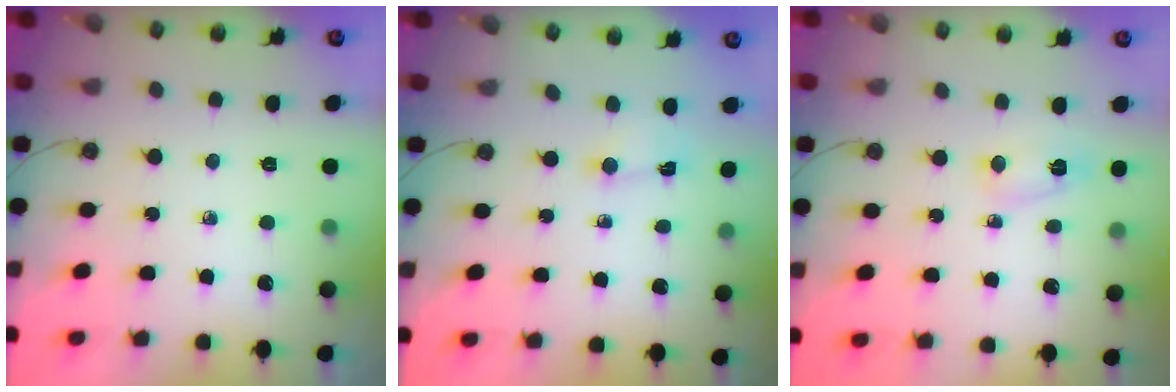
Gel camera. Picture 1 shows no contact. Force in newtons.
{"total": 0.5, "press": 0.5, "slide": 0.2}
{"total": 3.0, "press": 2.9, "slide": 0.6}